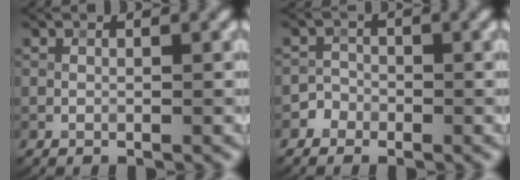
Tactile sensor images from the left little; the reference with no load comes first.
{"total": 1.9, "force": [-1.3, 1.4, -0.3], "torque": [0.028, 0.008, -0.026]}